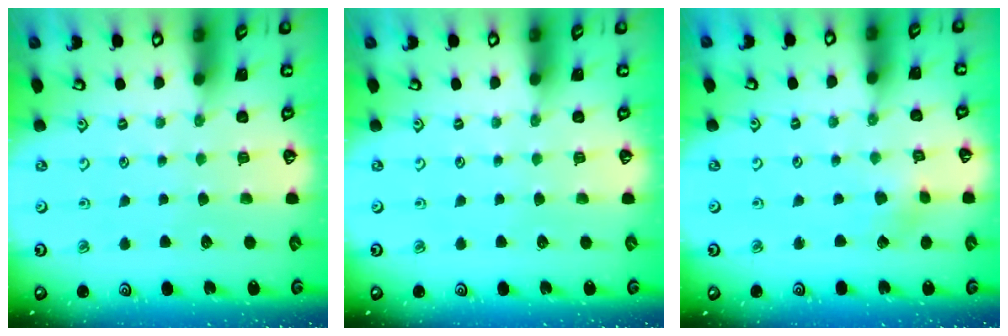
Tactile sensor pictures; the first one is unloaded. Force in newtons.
{"total": 0.0}
{"total": 1.8, "press": 1.8, "slide": 0.1}